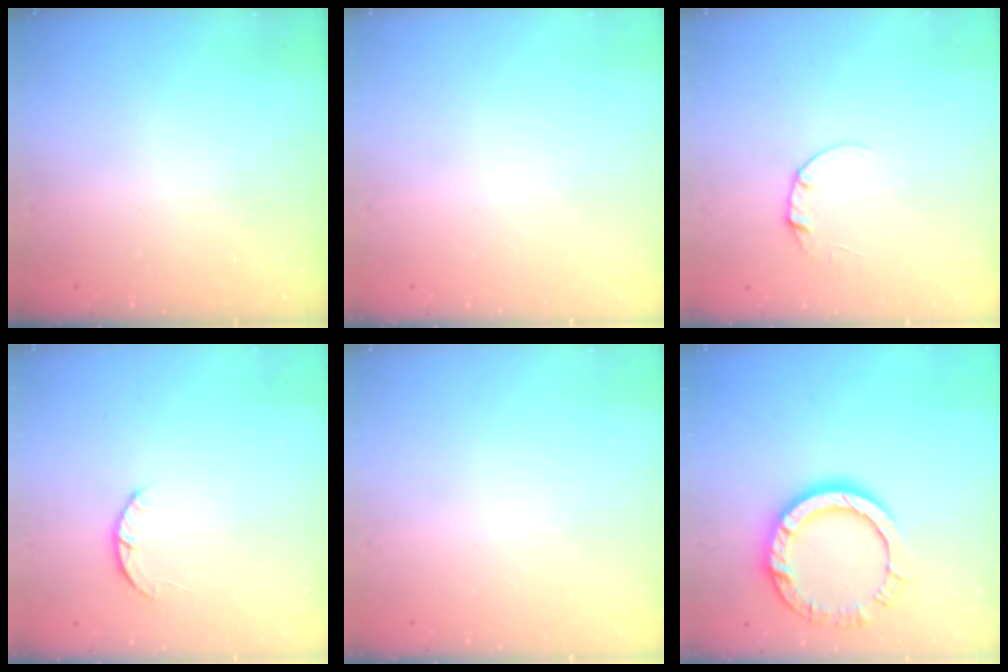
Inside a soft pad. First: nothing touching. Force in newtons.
{"total": 0.0}
{"total": 3.3, "press": 3.3, "slide": 0.4}
{"total": 2.6, "press": 2.5, "slide": 0.4}
{"total": 0.0}
{"total": 13.4, "press": 13.4, "slide": 1.4}